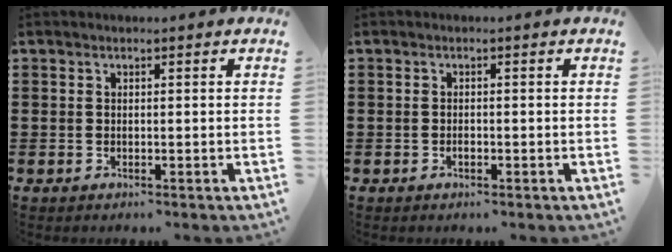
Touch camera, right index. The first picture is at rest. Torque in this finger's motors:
{"motor_torque": [1.13, 1.01, 0.03, 0.00]}